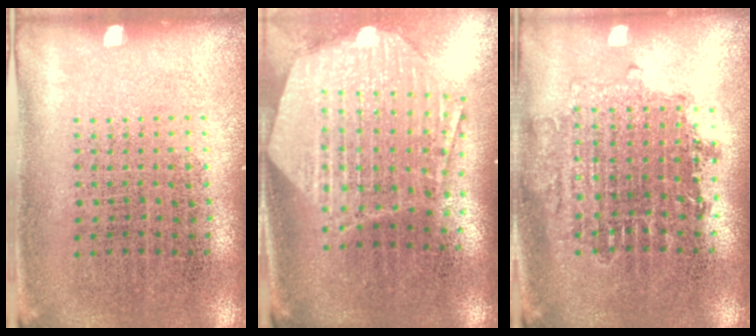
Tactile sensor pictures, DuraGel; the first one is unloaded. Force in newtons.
{"total": 2.9, "press": 2.3, "slide": 1.8}
{"total": 1.6, "press": 1.3, "slide": 0.9}